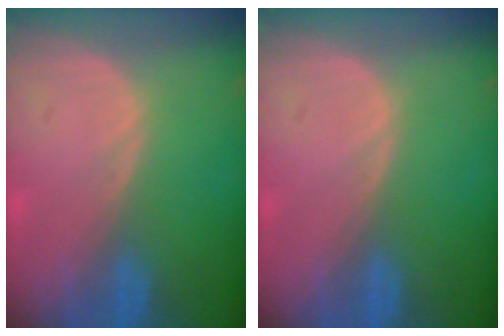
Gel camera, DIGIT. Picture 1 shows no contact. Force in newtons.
{"total": 0.0}